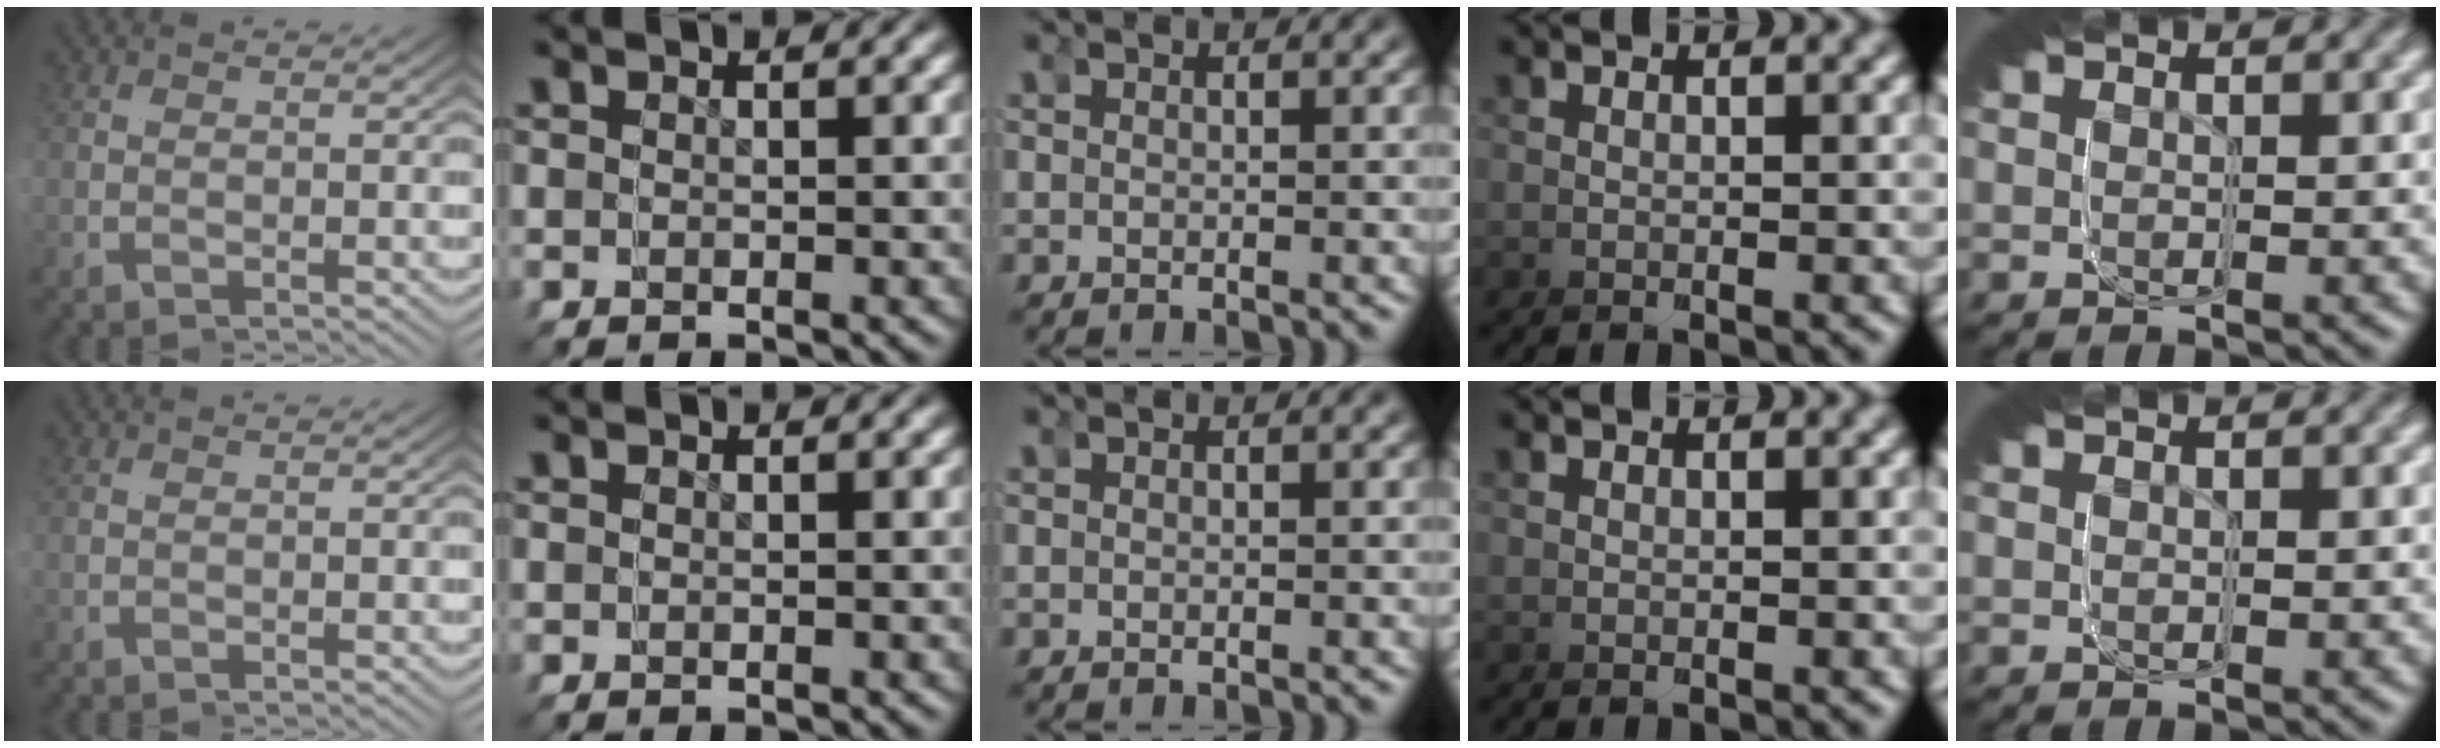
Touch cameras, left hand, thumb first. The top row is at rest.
{}